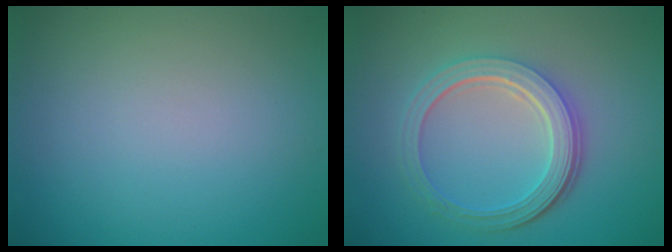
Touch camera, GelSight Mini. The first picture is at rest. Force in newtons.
{"total": 5.4, "press": 3.9, "slide": 3.7}